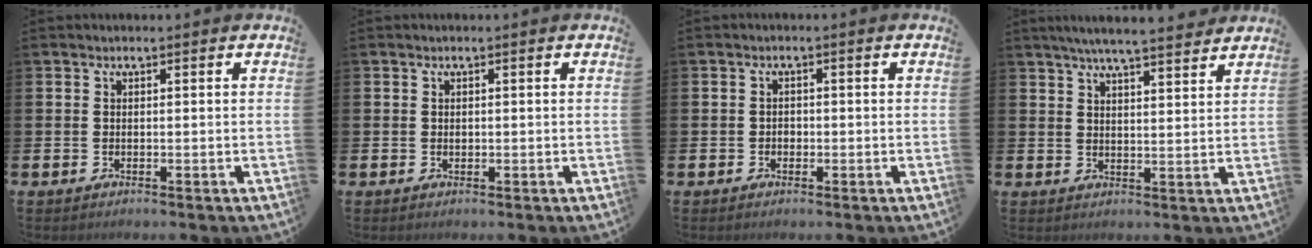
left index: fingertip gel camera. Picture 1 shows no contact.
{"total": 0.5, "force": [0.1, 0.4, 0.2], "torque": [-0.002, 0.004, 0.001]}
{"total": 1.0, "force": [-0.3, 0.9, 0.3], "torque": [-0.004, 0.004, -0.008]}
{"total": 5.8, "force": [5.5, -0.1, 1.8], "torque": [-0.045, -0.023, 0.098]}